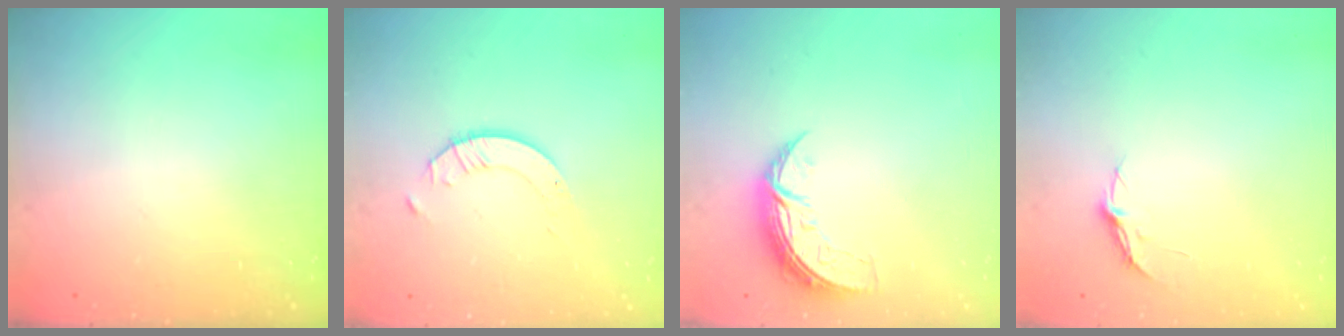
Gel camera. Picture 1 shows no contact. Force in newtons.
{"total": 2.1, "press": 2.1, "slide": 0.2}
{"total": 7.1, "press": 7.0, "slide": 0.4}
{"total": 3.8, "press": 3.8, "slide": 0.3}